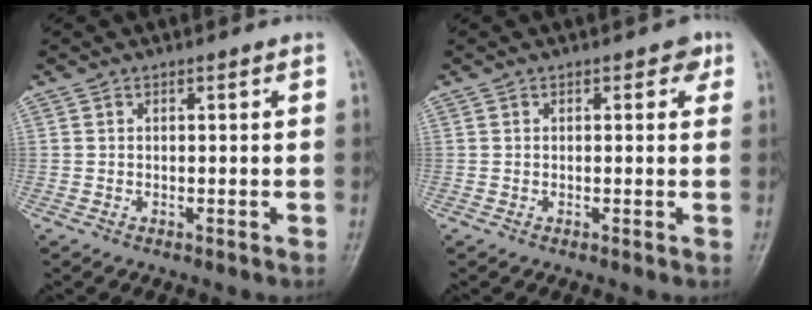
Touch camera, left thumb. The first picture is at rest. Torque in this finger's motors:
{"motor_torque": [0.17, 0.08, 0.24, -0.15, 0.00]}